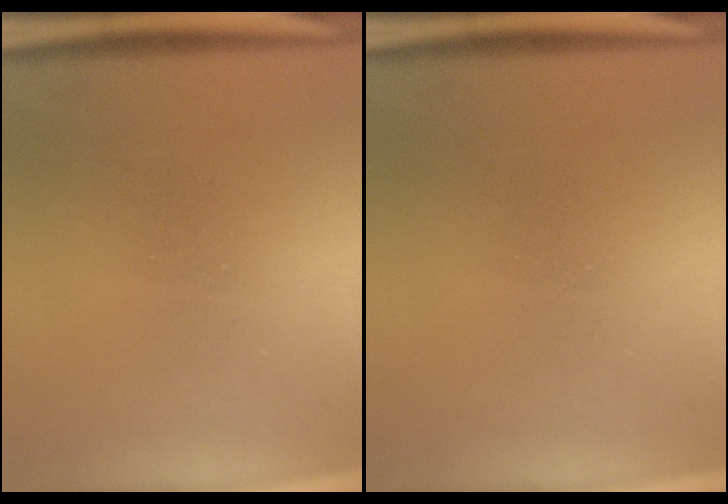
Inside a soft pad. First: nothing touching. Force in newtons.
{"total": 0.0}